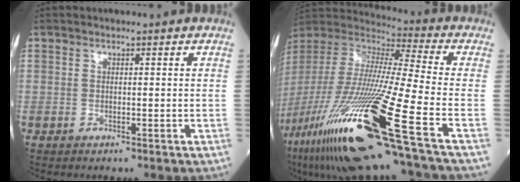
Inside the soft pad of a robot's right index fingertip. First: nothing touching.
{"total": 31.8, "force": [-16.7, 1.4, 27.1], "torque": [-0.579, -0.075, -0.317]}